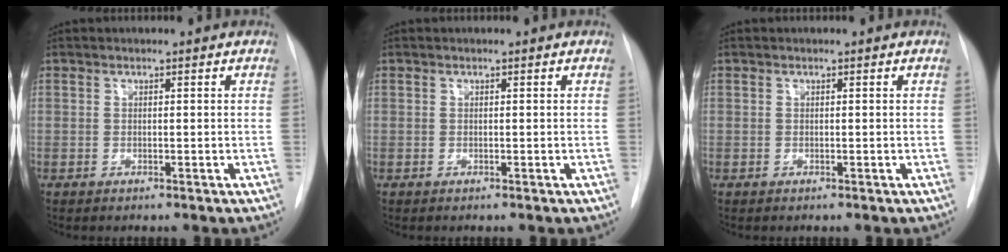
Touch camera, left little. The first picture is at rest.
{"total": 0.0}
{"total": 0.0}